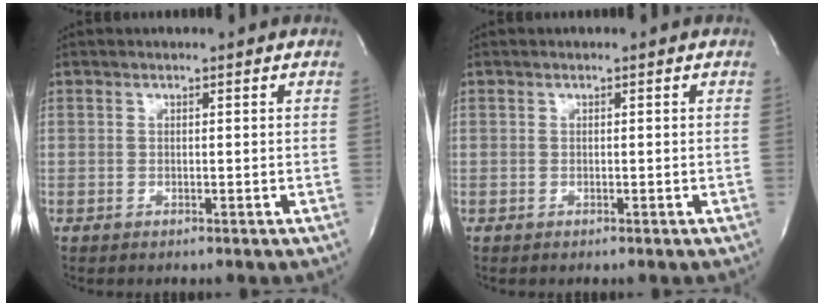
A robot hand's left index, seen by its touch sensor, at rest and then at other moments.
{"total": 0.0}